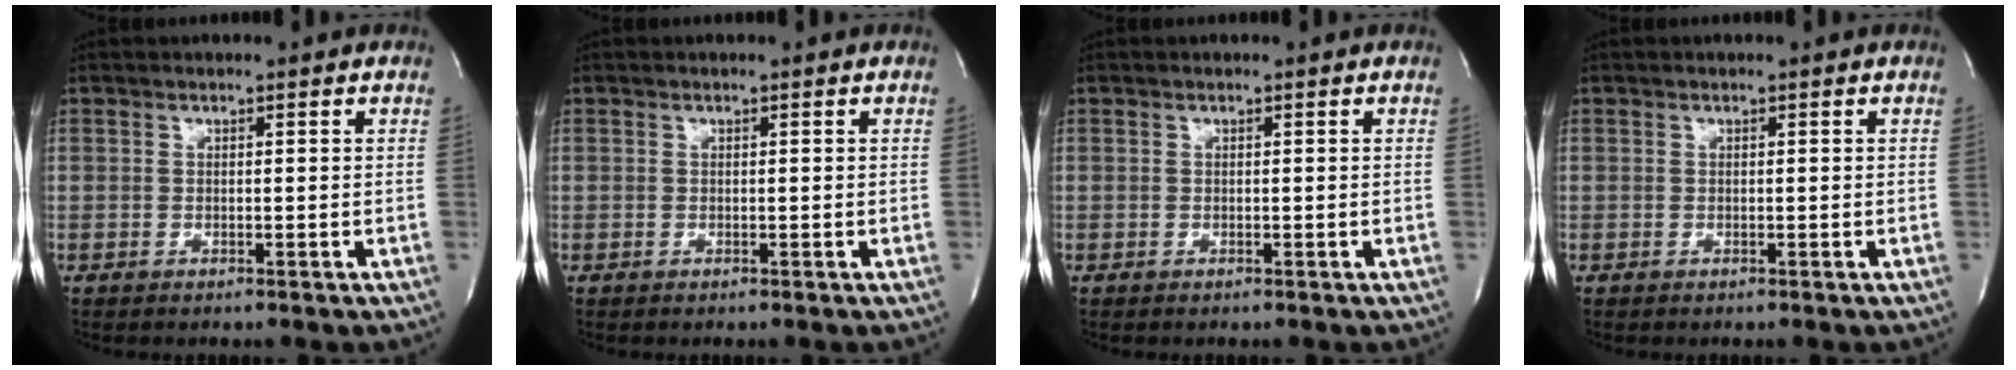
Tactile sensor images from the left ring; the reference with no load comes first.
{"total": 0.0}
{"total": 0.0}
{"total": 0.0}